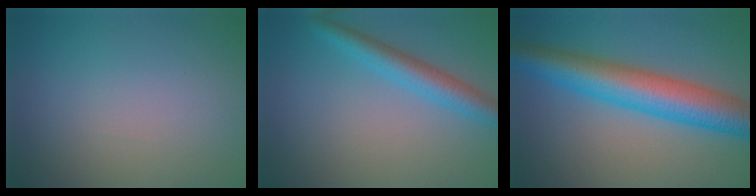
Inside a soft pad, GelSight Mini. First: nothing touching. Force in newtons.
{"total": 3.5, "press": 3.5, "slide": 0.1}
{"total": 8.3, "press": 8.3, "slide": 0.2}